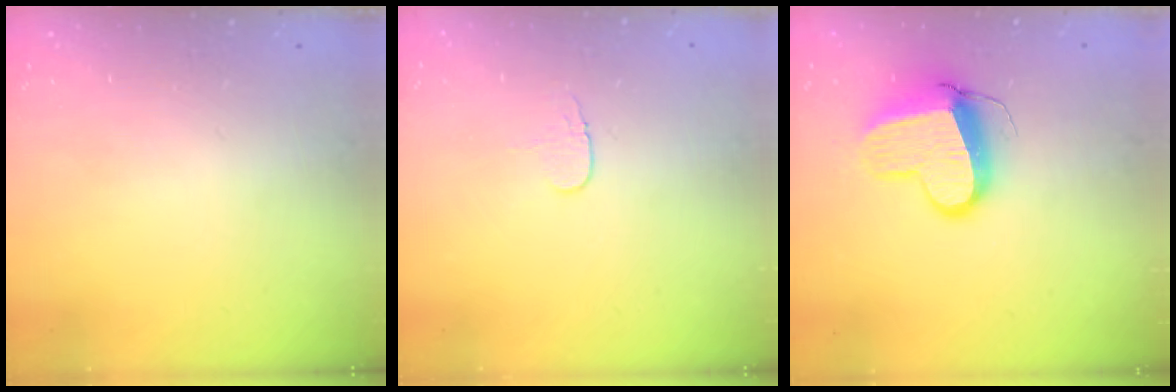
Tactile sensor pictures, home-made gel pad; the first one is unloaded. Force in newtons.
{"total": 3.8, "press": 3.8, "slide": 0.4}
{"total": 11.5, "press": 11.4, "slide": 1.3}